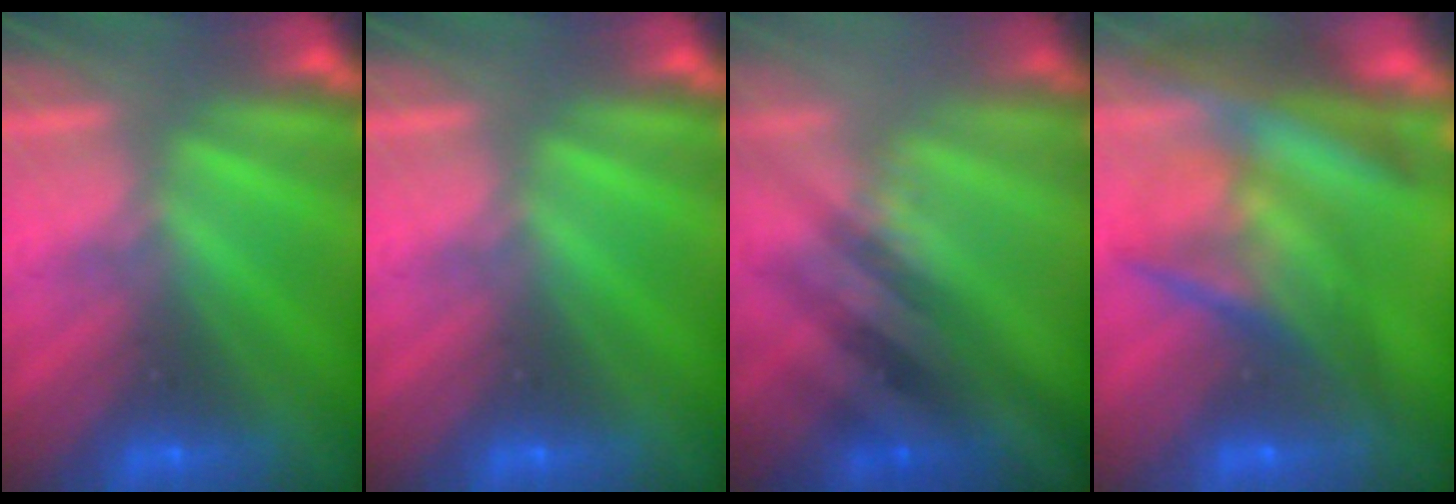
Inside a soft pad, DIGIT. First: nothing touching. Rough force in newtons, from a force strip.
{"total": 0.0}
{"total": 2.5}
{"total": 7.3}